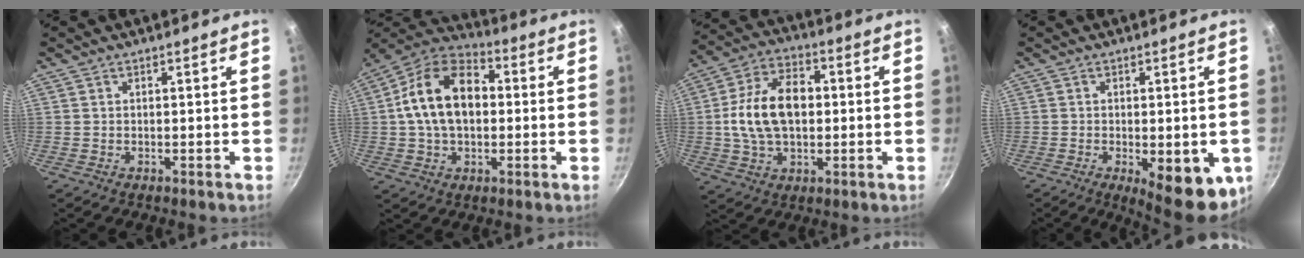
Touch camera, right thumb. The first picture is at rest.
{"total": 16.5, "force": [1.2, 11.0, 12.3], "torque": [-0.187, 0.030, 0.005]}
{"total": 15.1, "force": [0.4, 9.6, 11.7], "torque": [-0.186, 0.024, -0.002]}
{"total": 12.9, "force": [-3.8, 4.7, 11.4], "torque": [-0.115, -0.007, -0.040]}